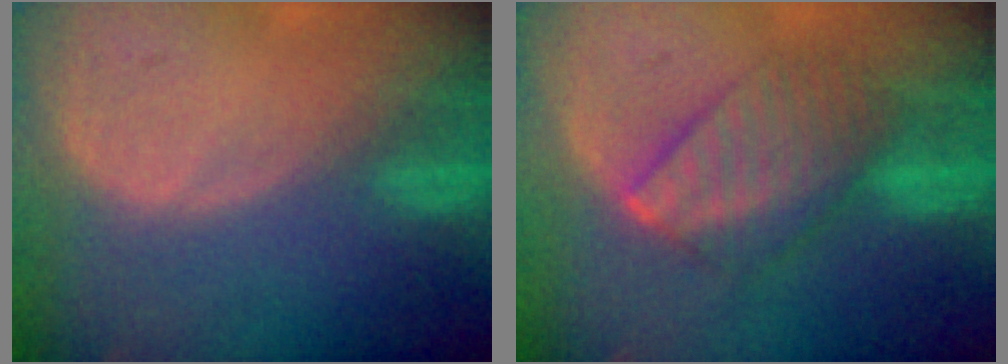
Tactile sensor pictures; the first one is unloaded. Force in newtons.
{"total": 7.4, "press": 7.4, "slide": 0.1}